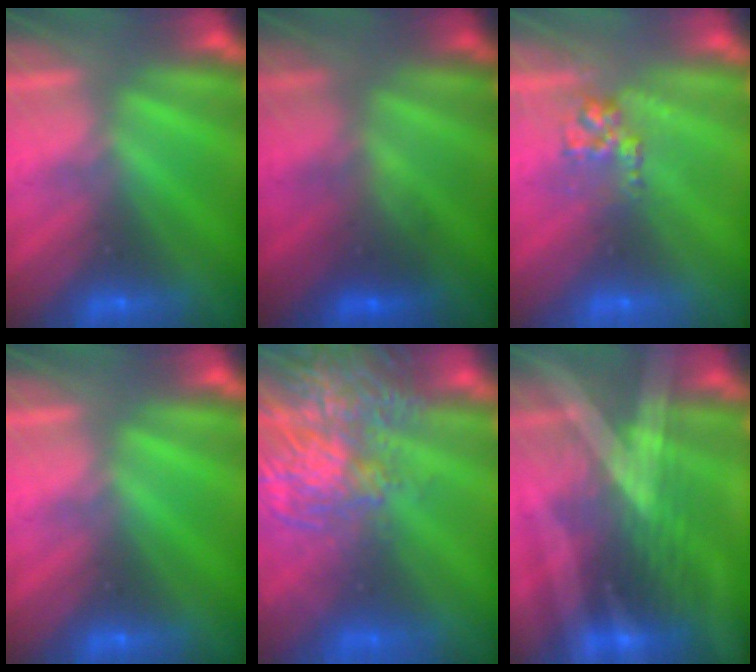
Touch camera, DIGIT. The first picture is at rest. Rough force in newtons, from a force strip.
{"total": 2.2}
{"total": 2.8}
{"total": 0.0}
{"total": 8.5}
{"total": 3.3}